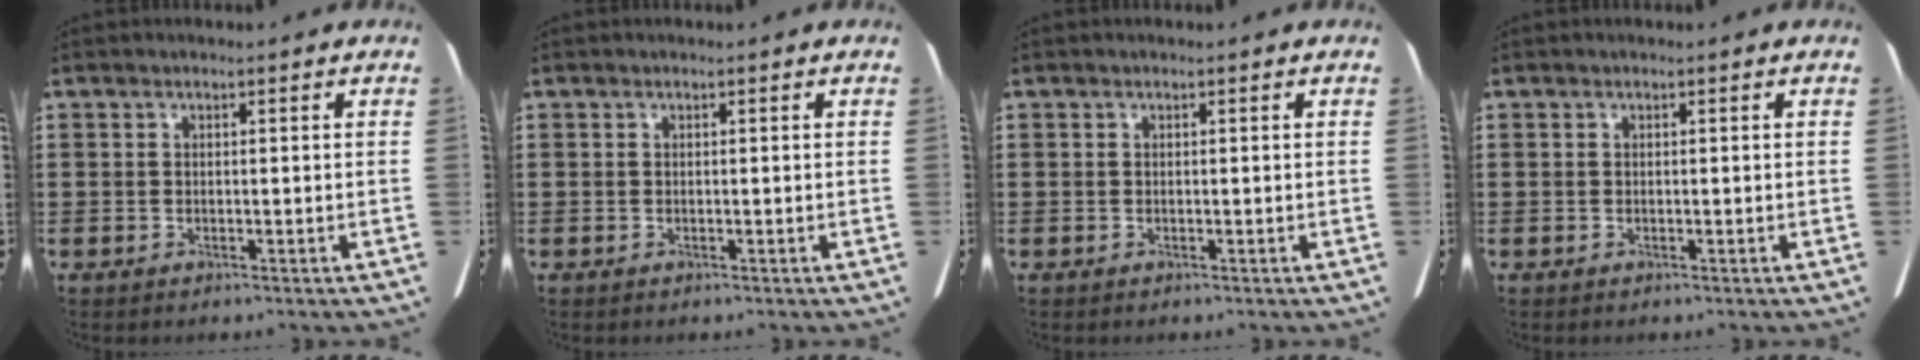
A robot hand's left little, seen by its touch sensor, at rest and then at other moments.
{"total": 0.0}
{"total": 0.0}
{"total": 0.0}